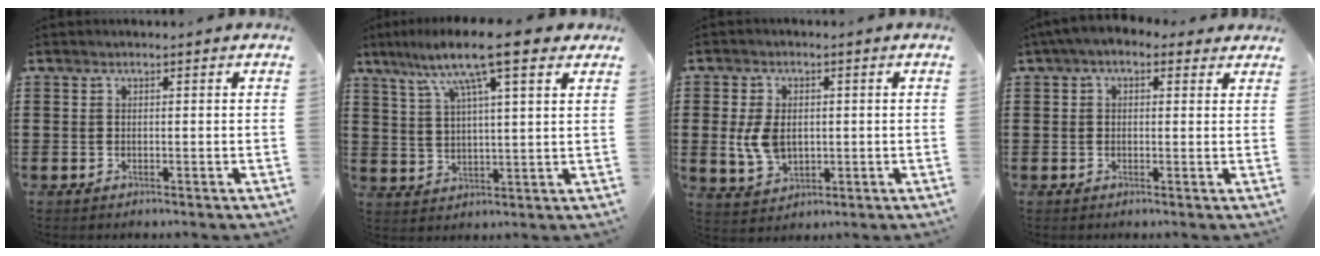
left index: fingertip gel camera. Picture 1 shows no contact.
{"total": 11.6, "force": [7.7, 2.0, 8.4], "torque": [-0.174, -0.014, 0.130]}
{"total": 5.9, "force": [0.1, 4.0, 4.3], "torque": [-0.116, 0.001, -0.005]}
{"total": 2.5, "force": [1.0, 1.5, 1.6], "torque": [-0.036, 0.007, 0.016]}